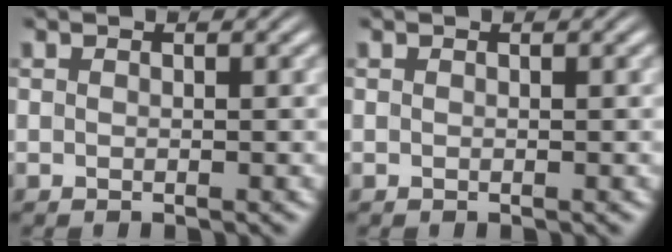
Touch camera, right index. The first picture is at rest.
{"total": 0.0}